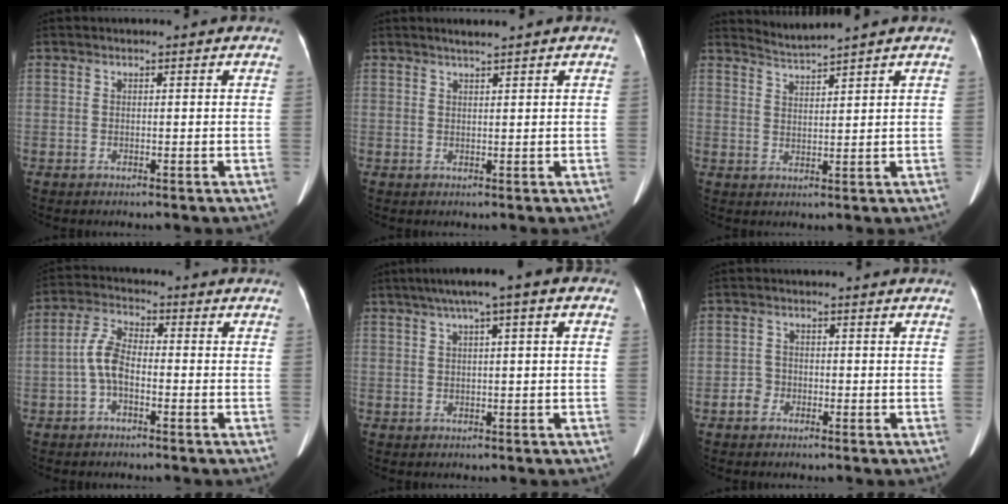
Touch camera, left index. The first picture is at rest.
{"total": 1.4, "force": [1.1, -0.3, 0.7], "torque": [-0.014, 0.000, 0.023]}
{"total": 3.0, "force": [2.6, -1.4, -0.3], "torque": [-0.003, -0.010, 0.058]}
{"total": 5.7, "force": [-1.7, 2.7, 4.7], "torque": [-0.105, 0.016, -0.035]}
{"total": 8.0, "force": [3.6, 1.0, 7.1], "torque": [-0.104, 0.038, 0.047]}
{"total": 2.1, "force": [-1.2, 1.6, 0.4], "torque": [-0.009, 0.005, -0.026]}